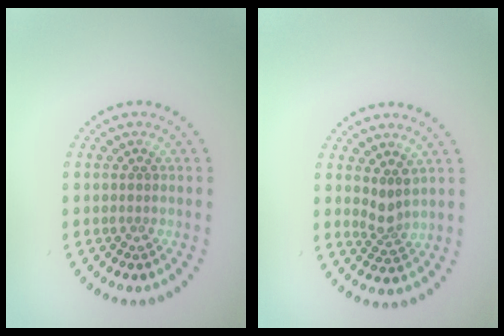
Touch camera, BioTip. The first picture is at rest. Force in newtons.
{"total": 1.9, "press": 1.4, "slide": 1.3}